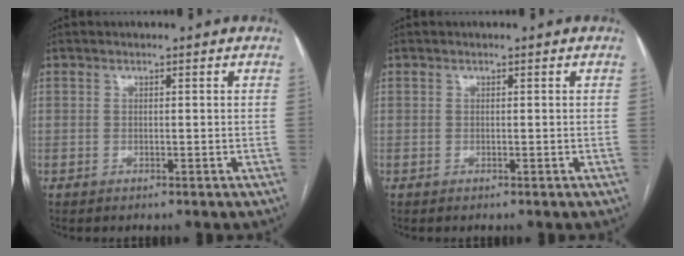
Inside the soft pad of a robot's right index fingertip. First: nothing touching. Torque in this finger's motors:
{"motor_torque": [0.00, 0.00, 0.00, 0.00]}